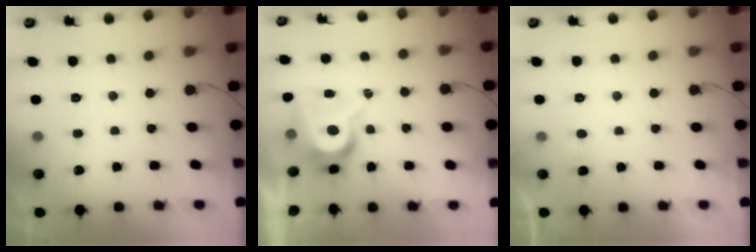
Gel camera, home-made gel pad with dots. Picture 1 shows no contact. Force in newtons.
{"total": 8.5, "press": 8.5, "slide": 0.9}
{"total": 3.0, "press": 2.9, "slide": 0.4}